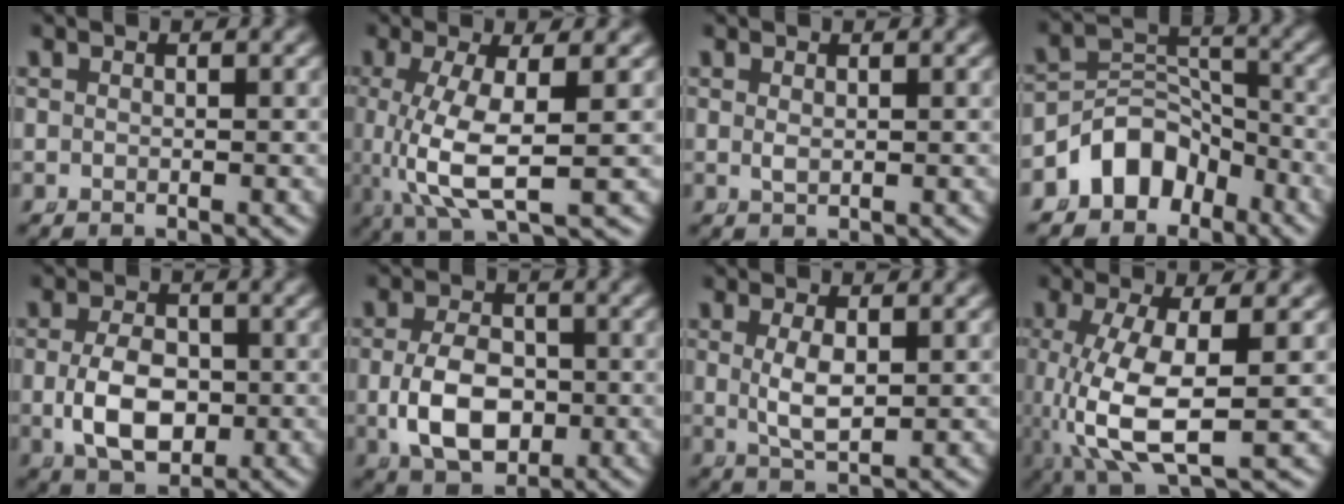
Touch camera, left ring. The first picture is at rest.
{"total": 7.0, "force": [-0.4, 2.6, 6.5], "torque": [-0.140, -0.021, 0.007]}
{"total": 0.6, "force": [0.2, -0.1, 0.5], "torque": [-0.017, -0.011, 0.015]}
{"total": 6.9, "force": [-3.6, 5.1, 3.0], "torque": [-0.051, -0.014, -0.062]}
{"total": 5.5, "force": [-0.8, 3.5, 4.1], "torque": [-0.081, -0.020, -0.001]}
{"total": 6.1, "force": [-1.0, 4.1, 4.4], "torque": [-0.087, -0.021, -0.005]}
{"total": 2.9, "force": [0.2, 0.9, 2.7], "torque": [-0.059, -0.014, 0.017]}
{"total": 8.3, "force": [-0.9, 3.6, 7.4], "torque": [-0.168, -0.033, 0.009]}